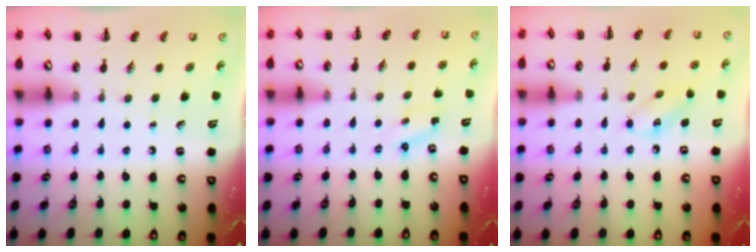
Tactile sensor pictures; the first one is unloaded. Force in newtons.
{"total": 1.3, "press": 1.2, "slide": 0.4}
{"total": 4.5, "press": 4.4, "slide": 0.9}